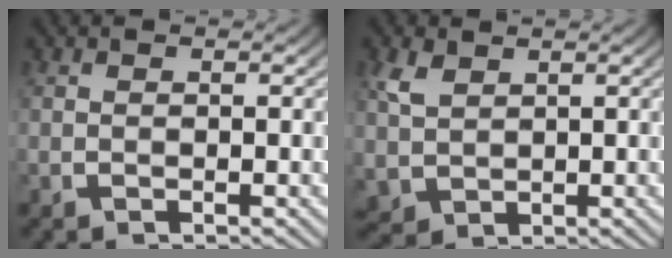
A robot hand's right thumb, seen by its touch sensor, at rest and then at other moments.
{"total": 3.4, "force": [1.0, 2.7, 1.8], "torque": [-0.045, -0.014, 0.039]}